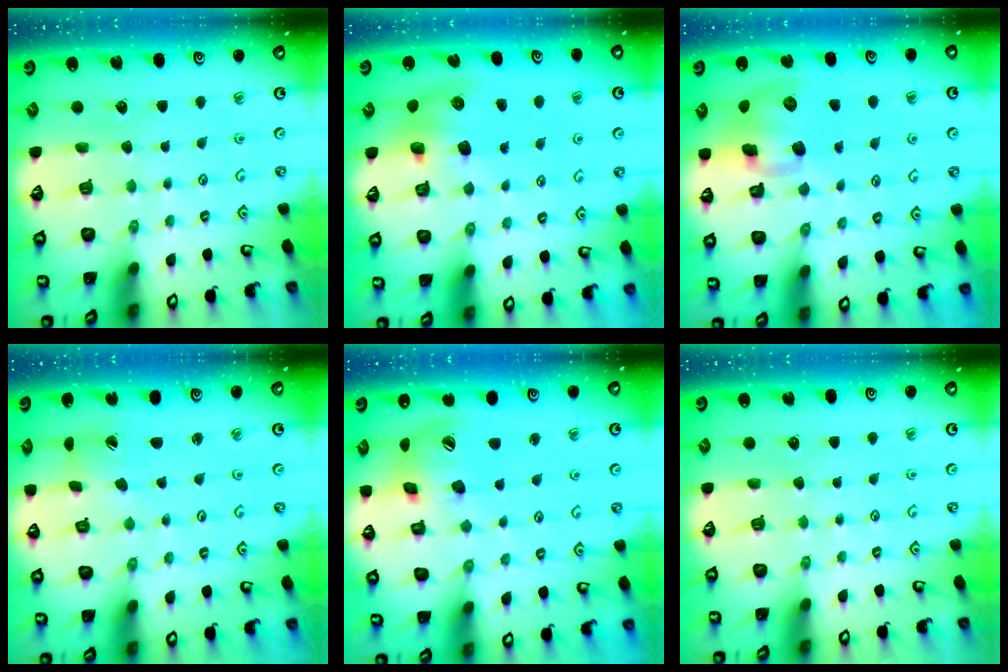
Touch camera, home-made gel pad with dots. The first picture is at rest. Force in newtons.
{"total": 9.5, "press": 9.4, "slide": 1.1}
{"total": 12.2, "press": 12.0, "slide": 2.2}
{"total": 1.9, "press": 1.8, "slide": 0.2}
{"total": 13.8, "press": 13.7, "slide": 2.2}
{"total": 0.0}